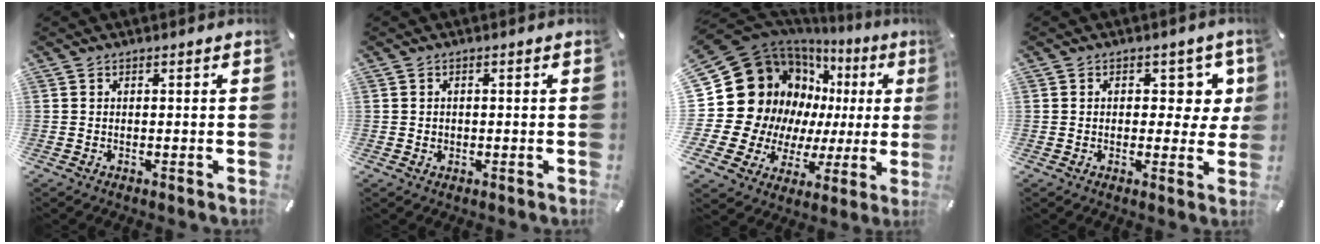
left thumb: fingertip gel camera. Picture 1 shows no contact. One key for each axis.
{"total": 1.1, "fx": -0.1, "fy": 1.1, "fz": 0.4, "tx": -0.010, "ty": 0.005, "tz": -0.003}
{"total": 24.0, "fx": 6.3, "fy": 19.2, "fz": 12.9, "tx": -0.241, "ty": -0.066, "tz": 0.155}
{"total": 6.3, "fx": 1.9, "fy": 4.6, "fz": 3.9, "tx": -0.036, "ty": 0.000, "tz": 0.027}